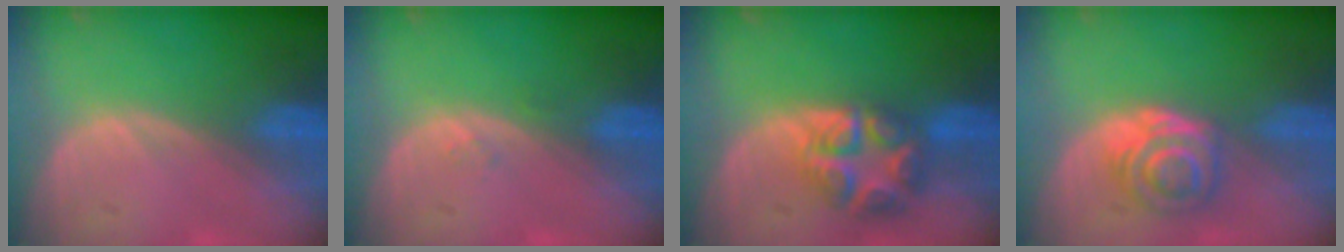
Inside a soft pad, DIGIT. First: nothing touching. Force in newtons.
{"total": 0.7, "press": 0.7, "slide": 0.1}
{"total": 8.0, "press": 6.9, "slide": 4.0}
{"total": 6.3, "press": 5.2, "slide": 3.5}